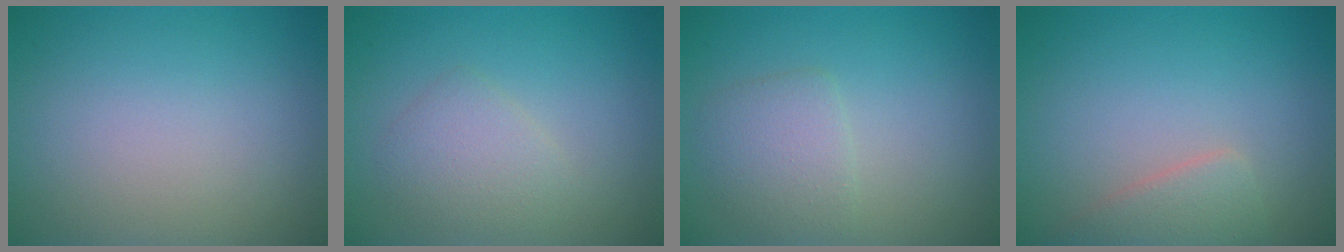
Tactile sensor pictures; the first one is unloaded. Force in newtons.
{"total": 2.4, "press": 2.4, "slide": 0.0}
{"total": 2.6, "press": 2.6, "slide": 0.1}
{"total": 2.3, "press": 2.3, "slide": 0.1}